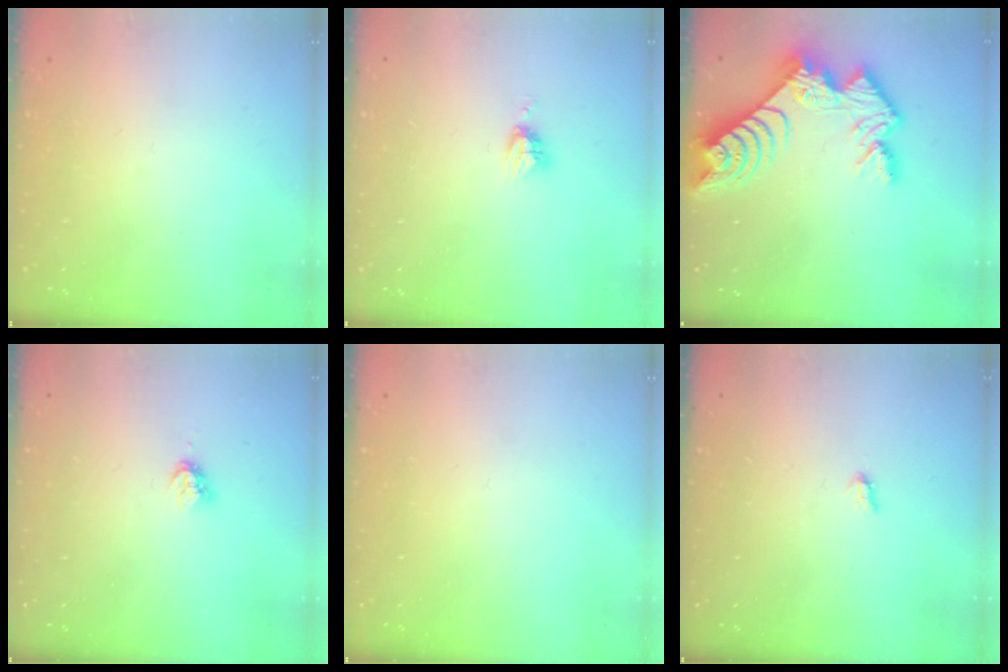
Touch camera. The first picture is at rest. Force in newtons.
{"total": 3.8, "press": 3.8, "slide": 0.4}
{"total": 12.9, "press": 12.9, "slide": 1.0}
{"total": 3.5, "press": 3.4, "slide": 0.3}
{"total": 0.0}
{"total": 1.9, "press": 1.9, "slide": 0.3}